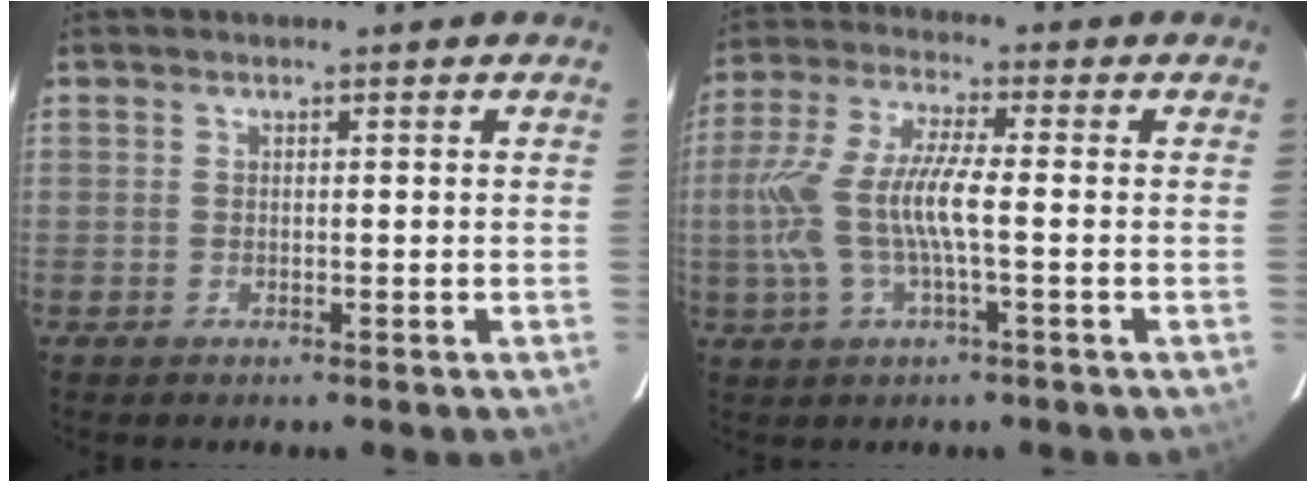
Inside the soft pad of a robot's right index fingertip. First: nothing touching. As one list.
[{"total": 11.2, "force": [-1.6, 2.3, 10.9], "torque": [-0.233, 0.001, -0.027]}]